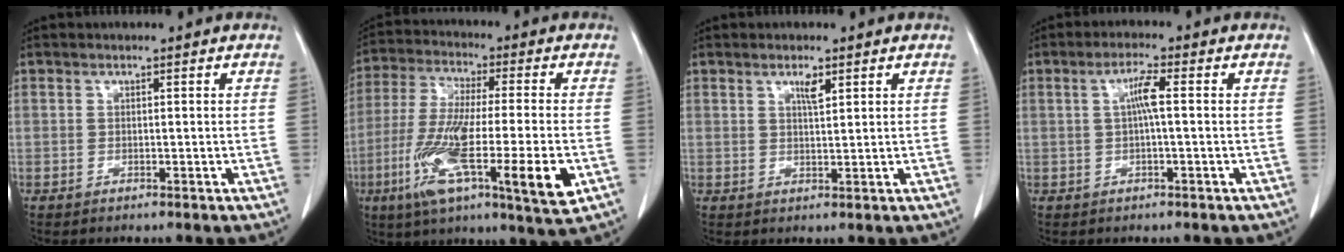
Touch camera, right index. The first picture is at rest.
{"total": 18.7, "force": [-5.9, 2.1, 17.6], "torque": [-0.310, -0.036, -0.103]}
{"total": 2.1, "force": [1.2, 0.3, 1.7], "torque": [-0.032, -0.002, 0.022]}
{"total": 3.5, "force": [0.4, 0.3, 3.5], "torque": [-0.066, 0.006, 0.007]}